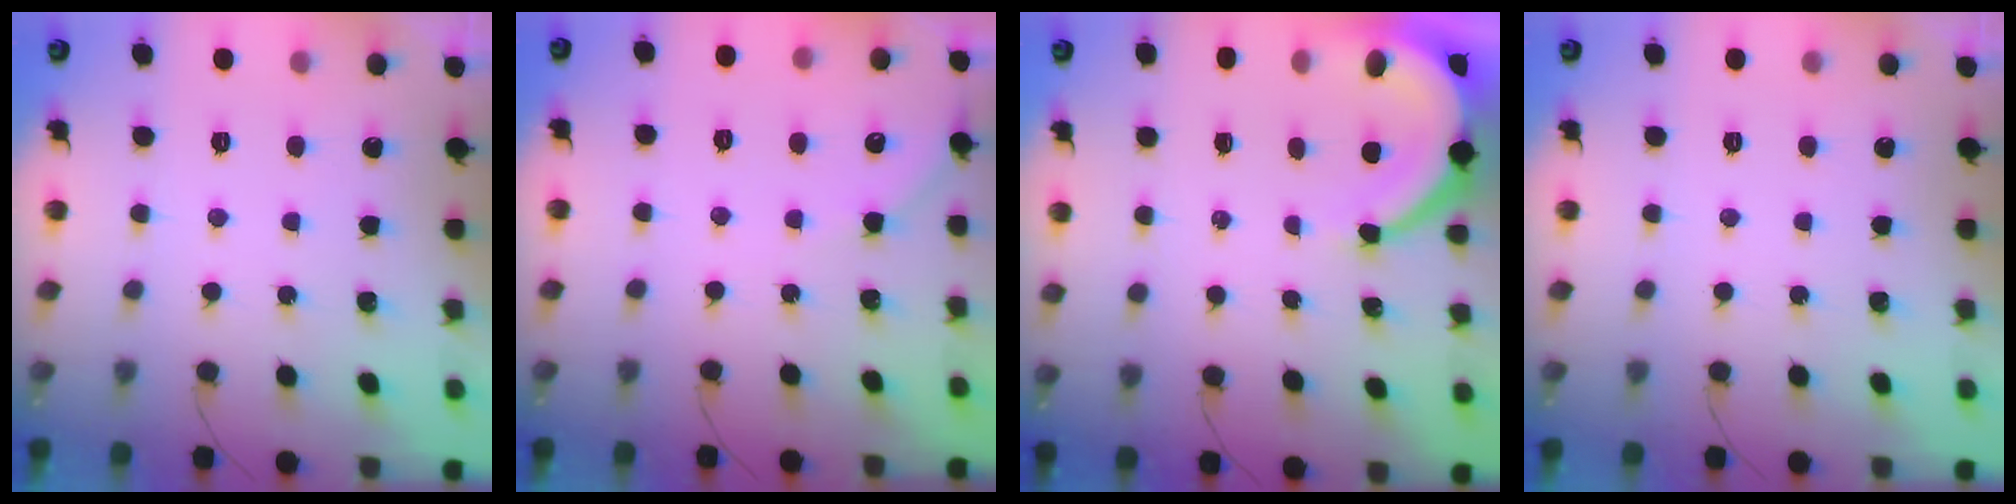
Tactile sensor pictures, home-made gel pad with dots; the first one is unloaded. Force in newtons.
{"total": 2.9, "press": 2.9, "slide": 0.4}
{"total": 7.7, "press": 7.7, "slide": 0.9}
{"total": 0.0}